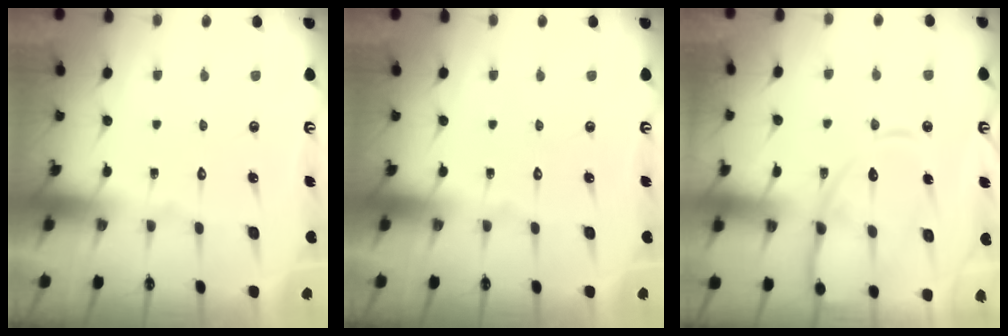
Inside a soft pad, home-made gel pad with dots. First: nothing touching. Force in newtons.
{"total": 0.0}
{"total": 13.7, "press": 13.6, "slide": 1.4}